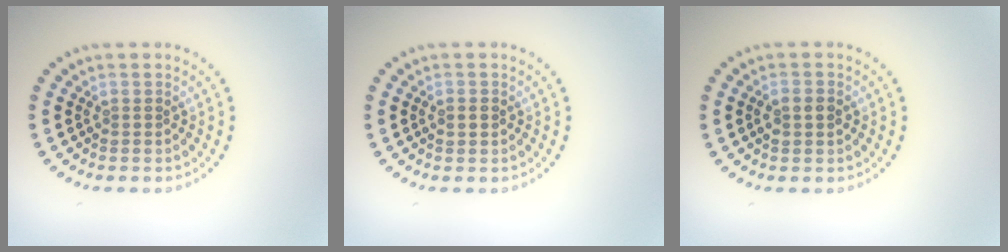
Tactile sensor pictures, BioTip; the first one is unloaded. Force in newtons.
{"total": 1.5, "press": 1.5, "slide": 0.1}
{"total": 1.3, "press": 1.3, "slide": 0.1}